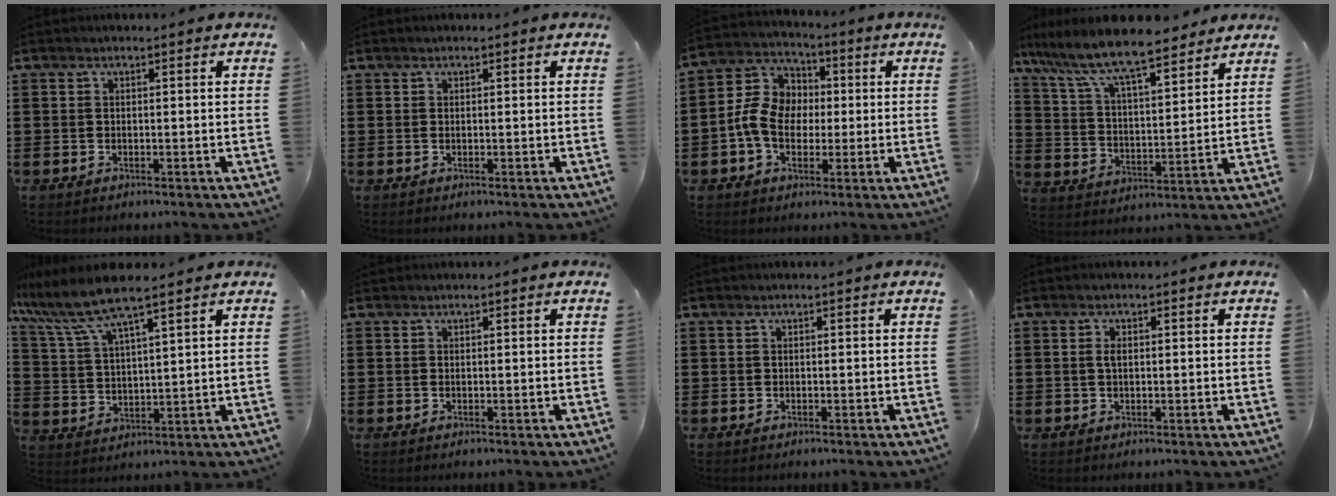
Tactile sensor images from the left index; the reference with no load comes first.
{"total": 0.0}
{"total": 8.3, "force": [-1.0, 6.6, 5.1], "torque": [-0.132, 0.016, -0.023]}
{"total": 9.3, "force": [7.9, 1.2, 4.6], "torque": [-0.121, -0.042, 0.134]}
{"total": 8.0, "force": [6.5, 0.8, 4.7], "torque": [-0.115, -0.026, 0.112]}
{"total": 0.0}
{"total": 0.0}
{"total": 1.5, "force": [0.2, 0.7, 1.3], "torque": [-0.029, 0.003, 0.002]}